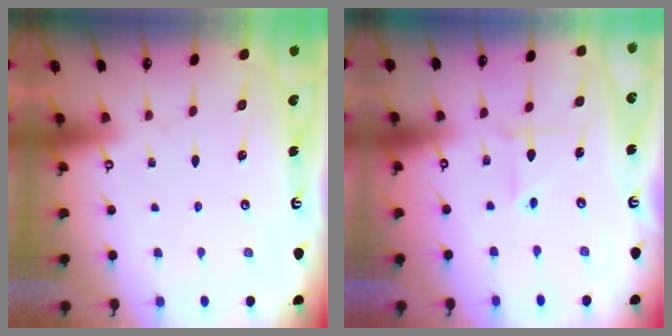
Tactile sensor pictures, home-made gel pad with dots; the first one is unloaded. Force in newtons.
{"total": 2.8, "press": 2.7, "slide": 0.6}